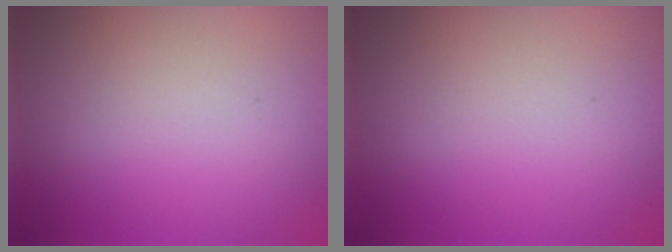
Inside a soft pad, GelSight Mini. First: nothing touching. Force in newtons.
{"total": 0.0}